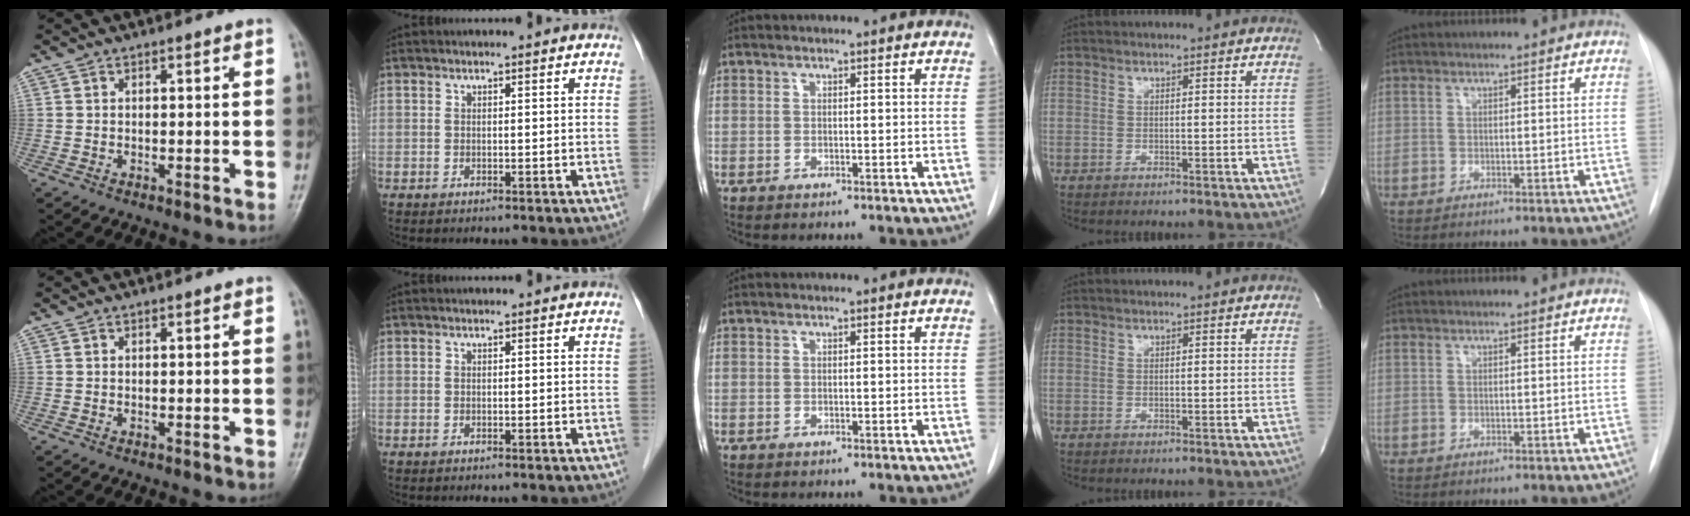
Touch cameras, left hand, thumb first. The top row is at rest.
{}